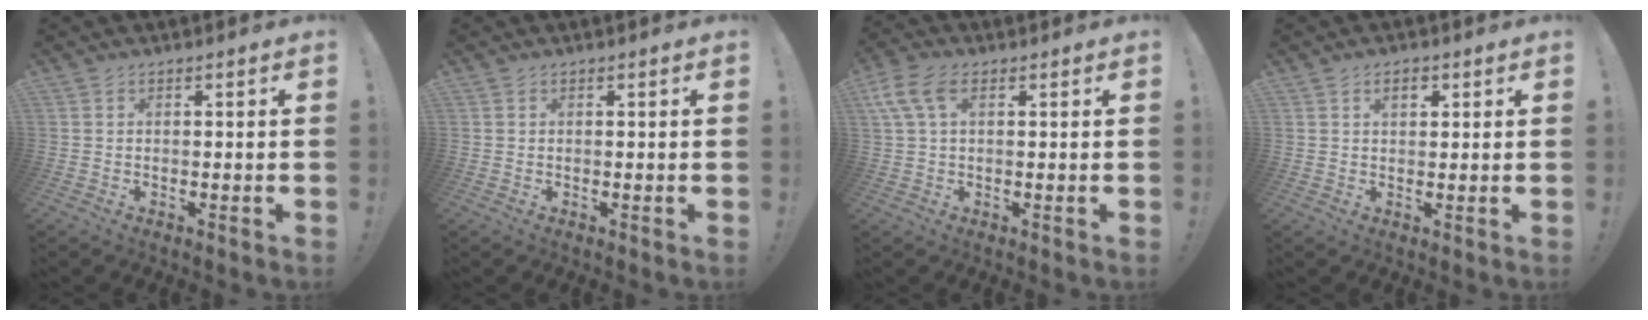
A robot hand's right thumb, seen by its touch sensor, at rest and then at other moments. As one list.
[{"total": 0.8, "force": [0.6, 0.4, -0.3], "torque": [0.005, 0.003, 0.011]}, {"total": 8.0, "force": [2.8, 4.5, 6.0], "torque": [-0.131, 0.007, 0.057]}, {"total": 3.3, "force": [1.5, 1.8, 2.3], "torque": [-0.026, -0.003, 0.021]}]